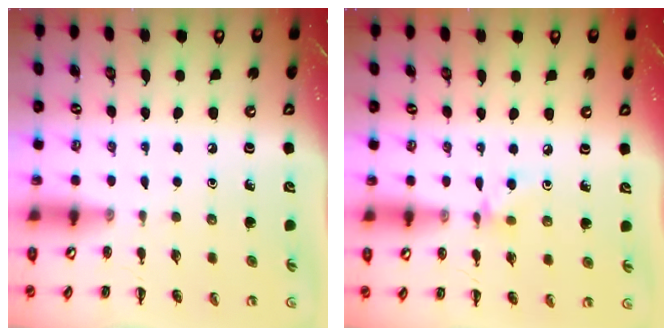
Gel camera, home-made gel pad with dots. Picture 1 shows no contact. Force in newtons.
{"total": 4.7, "press": 4.4, "slide": 1.7}